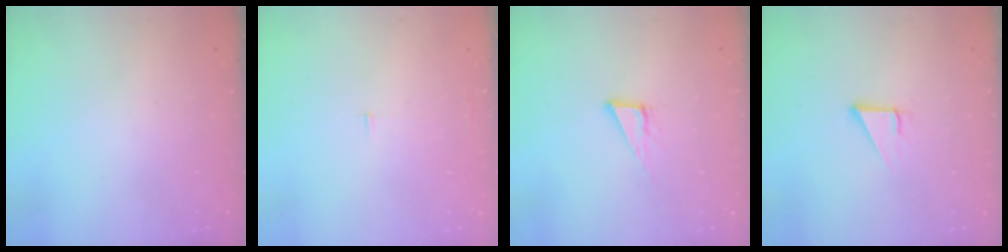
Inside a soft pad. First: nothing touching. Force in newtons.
{"total": 2.5, "press": 2.5, "slide": 0.2}
{"total": 5.6, "press": 5.6, "slide": 0.3}
{"total": 3.0, "press": 3.0, "slide": 0.1}